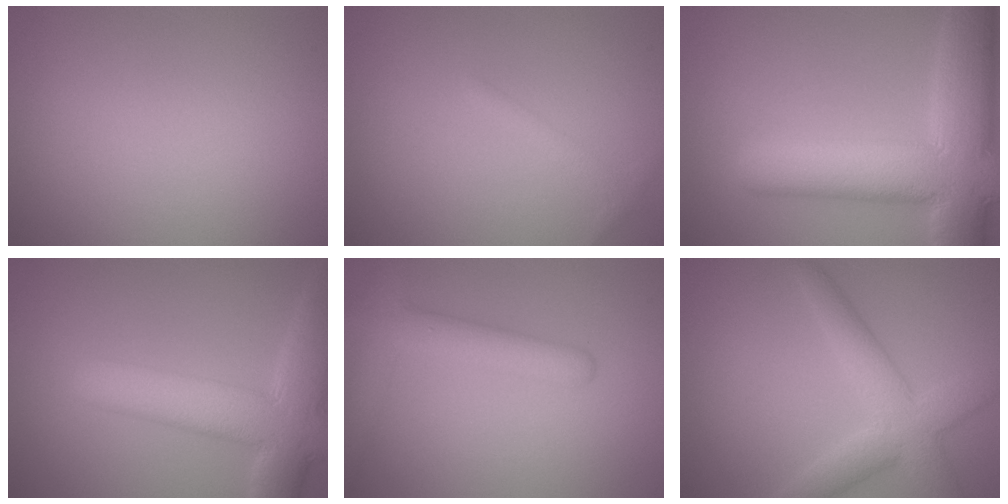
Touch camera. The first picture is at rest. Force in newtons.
{"total": 1.1, "press": 1.1, "slide": 0.1}
{"total": 11.8, "press": 11.8, "slide": 0.9}
{"total": 8.6, "press": 8.6, "slide": 0.7}
{"total": 4.1, "press": 4.1, "slide": 0.4}
{"total": 5.1, "press": 5.1, "slide": 0.3}